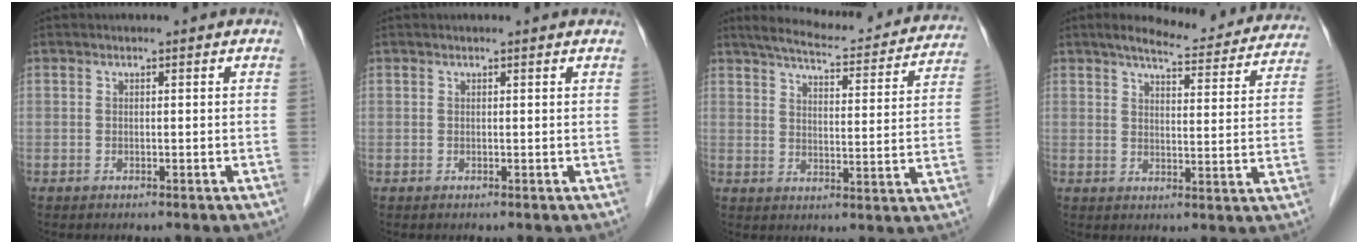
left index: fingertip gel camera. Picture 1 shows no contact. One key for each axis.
{"total": 1.4, "fx": 1.3, "fy": -0.1, "fz": 0.4, "tx": -0.015, "ty": 0.007, "tz": 0.014}
{"total": 21.2, "fx": 19.1, "fy": 3.7, "fz": 8.3, "tx": -0.114, "ty": -0.009, "tz": 0.233}
{"total": 16.3, "fx": 14.9, "fy": 3.1, "fz": 6.0, "tx": -0.063, "ty": -0.008, "tz": 0.171}